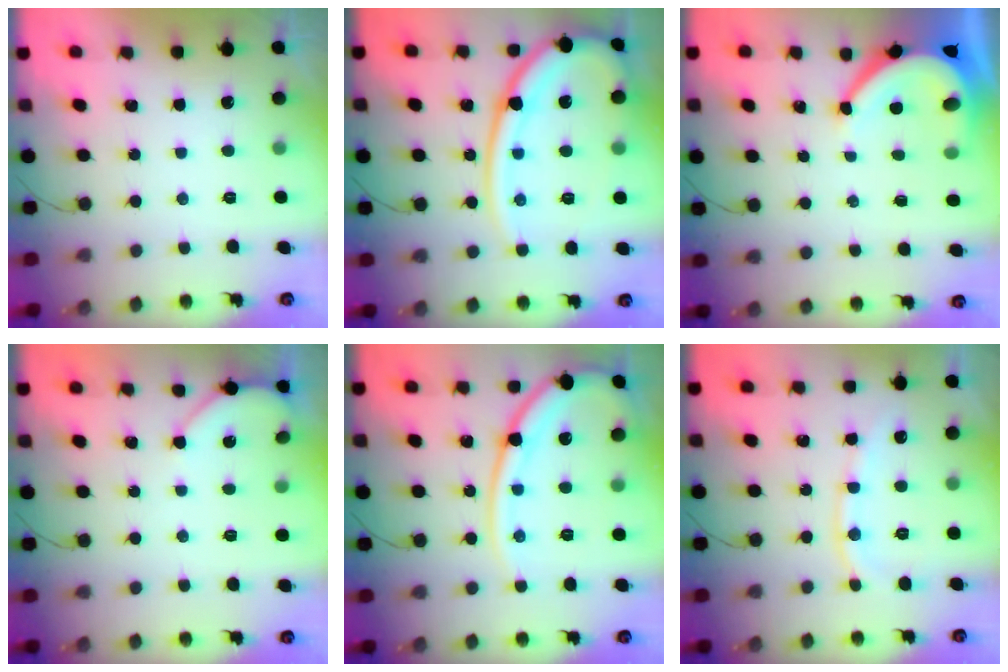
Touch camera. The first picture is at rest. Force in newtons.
{"total": 18.9, "press": 18.8, "slide": 1.9}
{"total": 8.5, "press": 8.5, "slide": 1.1}
{"total": 3.3, "press": 3.2, "slide": 0.4}
{"total": 15.9, "press": 15.9, "slide": 1.4}
{"total": 9.5, "press": 9.4, "slide": 1.3}